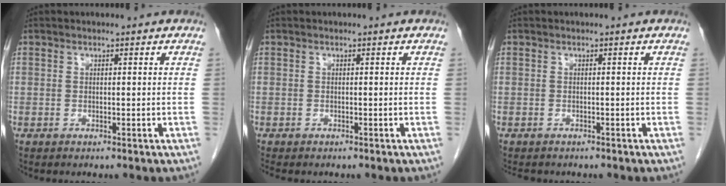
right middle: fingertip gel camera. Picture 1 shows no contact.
{"total": 1.7, "force": [-1.5, 0.6, 0.6], "torque": [-0.015, -0.006, -0.019]}
{"total": 3.1, "force": [-2.6, 1.2, 1.0], "torque": [-0.018, -0.007, -0.033]}